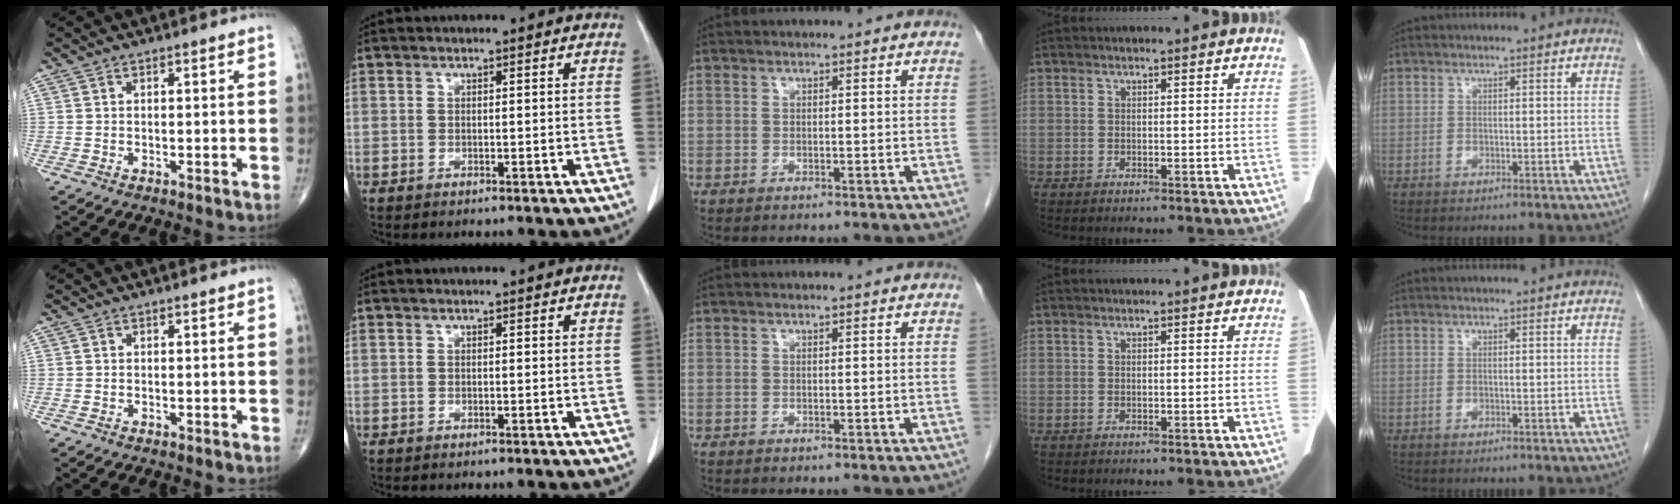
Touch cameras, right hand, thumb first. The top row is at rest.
{}